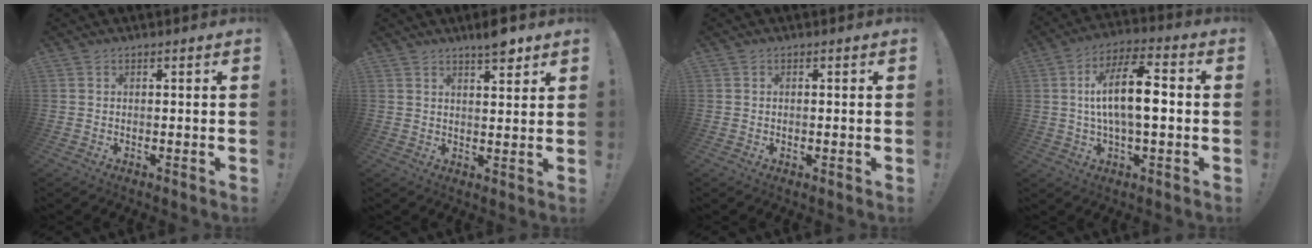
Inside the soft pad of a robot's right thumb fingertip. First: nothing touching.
{"total": 5.6, "force": [4.3, 1.0, 3.5], "torque": [-0.038, -0.032, 0.068]}
{"total": 0.0}
{"total": 14.2, "force": [0.5, 5.1, 13.2], "torque": [-0.229, 0.012, 0.006]}